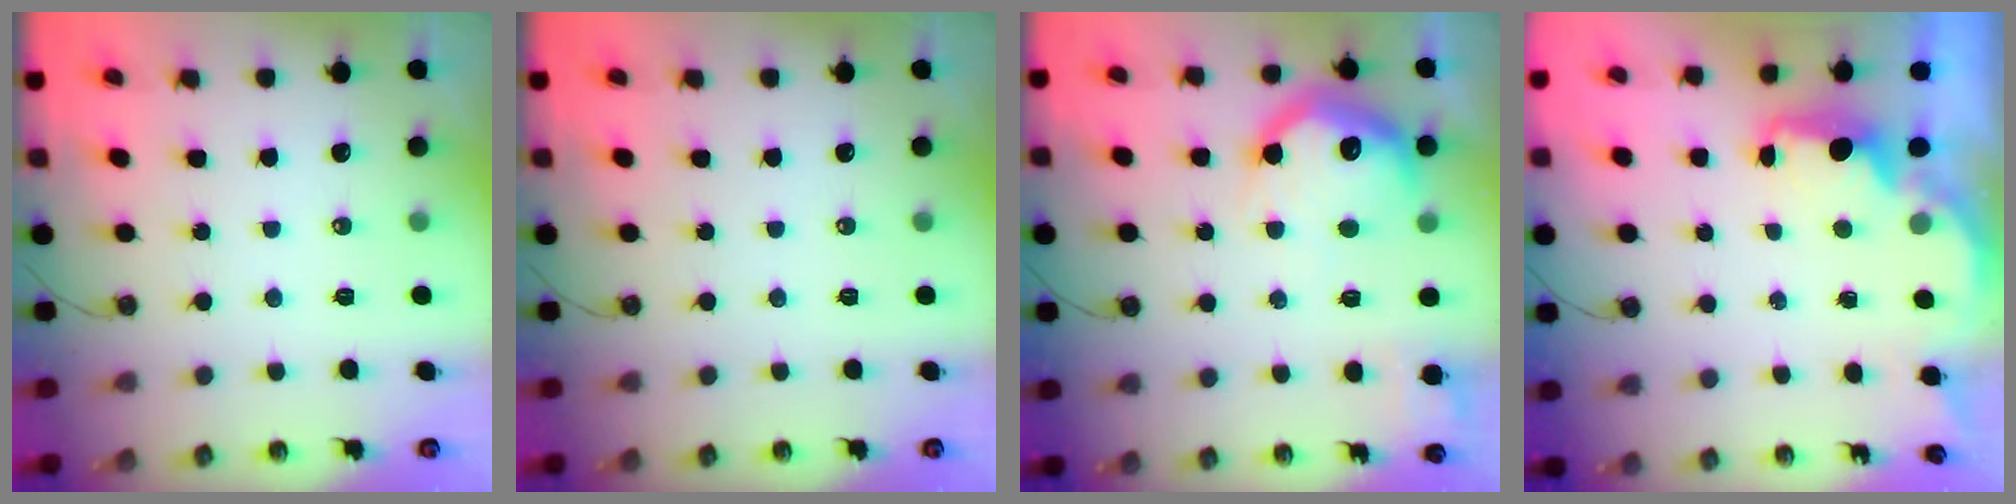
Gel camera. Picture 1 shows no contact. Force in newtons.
{"total": 0.0}
{"total": 17.0, "press": 17.0, "slide": 1.4}
{"total": 2.2, "press": 2.1, "slide": 0.8}